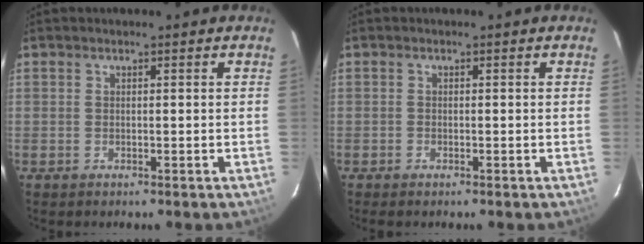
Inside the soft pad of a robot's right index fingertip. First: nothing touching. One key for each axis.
{"total": 0.6, "fx": -0.5, "fy": 0.2, "fz": 0.2, "tx": -0.006, "ty": -0.002, "tz": -0.012}